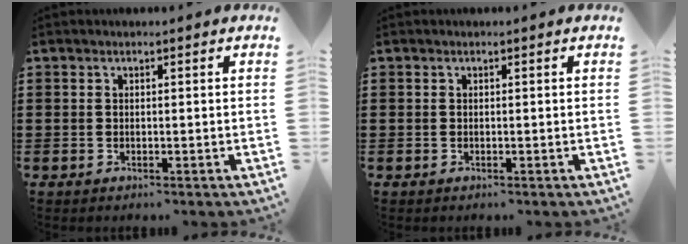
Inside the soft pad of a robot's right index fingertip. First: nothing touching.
{"total": 0.0}